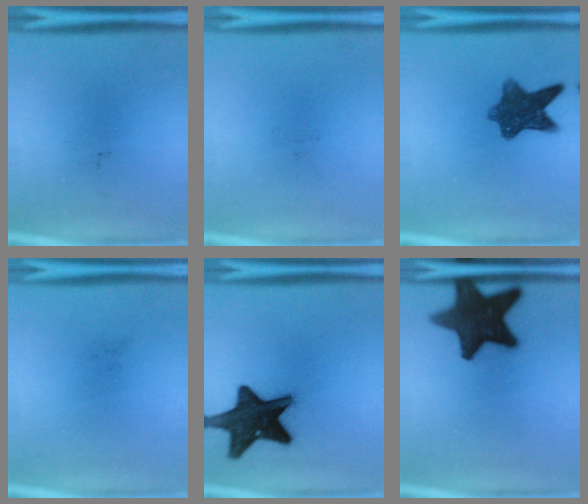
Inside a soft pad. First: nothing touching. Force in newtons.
{"total": 0.0}
{"total": 8.7}
{"total": 0.0}
{"total": 18.4}
{"total": 15.9}